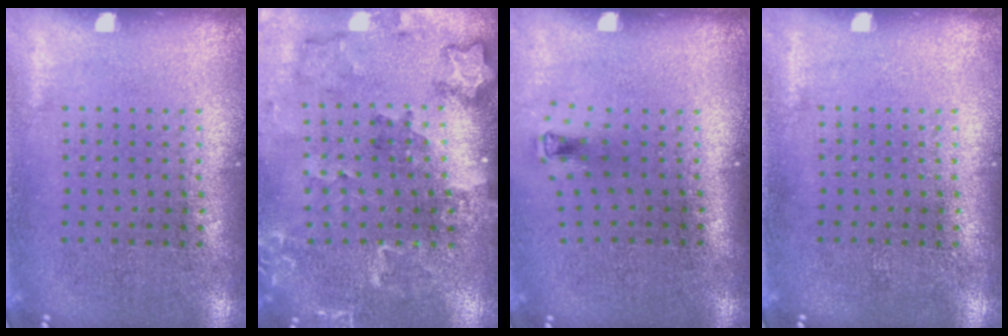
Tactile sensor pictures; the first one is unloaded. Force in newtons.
{"total": 1.8, "press": 1.8, "slide": 0.2}
{"total": 0.7, "press": 0.3, "slide": 0.6}
{"total": 0.0}